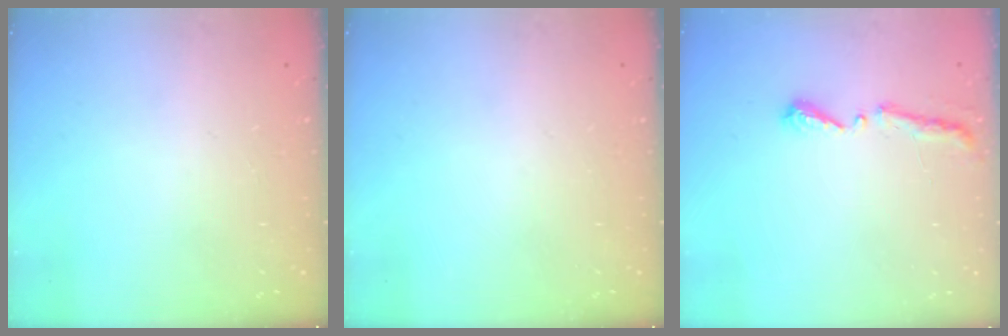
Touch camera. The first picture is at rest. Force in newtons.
{"total": 0.0}
{"total": 5.1, "press": 5.0, "slide": 0.6}